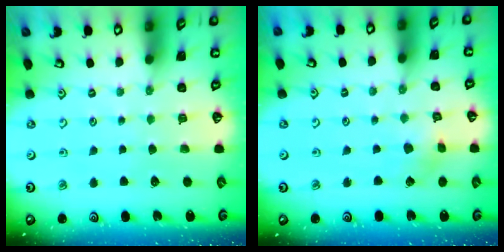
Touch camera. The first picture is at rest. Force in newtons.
{"total": 3.6, "press": 3.6, "slide": 0.3}